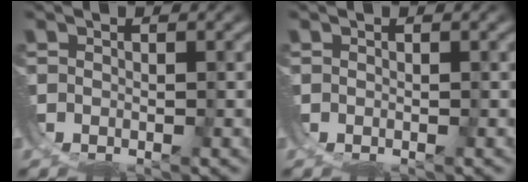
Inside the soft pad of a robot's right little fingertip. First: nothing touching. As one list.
[{"total": 0.0}]